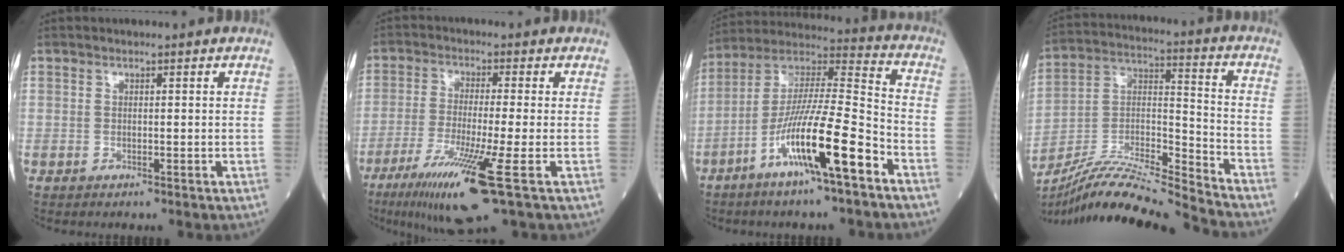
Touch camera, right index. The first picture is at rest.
{"total": 12.2, "force": [-5.9, -0.5, 10.6], "torque": [-0.204, -0.040, -0.103]}
{"total": 16.1, "force": [-7.7, 0.8, 14.1], "torque": [-0.267, -0.009, -0.141]}
{"total": 18.7, "force": [-17.5, -1.3, 6.4], "torque": [-0.120, 0.006, -0.311]}